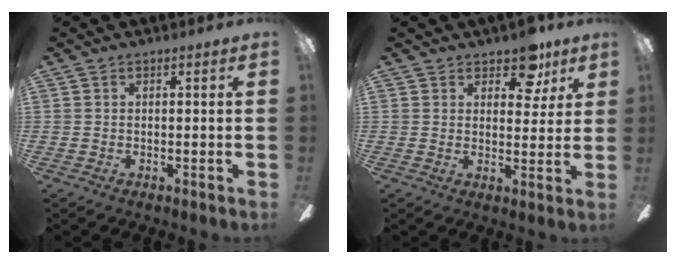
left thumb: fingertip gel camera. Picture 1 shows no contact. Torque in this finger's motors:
{"motor_torque": [0.47, 0.40, 0.40, -0.39, 0.00]}